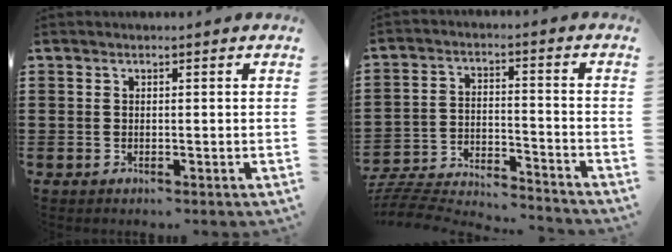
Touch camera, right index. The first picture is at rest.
{"total": 5.5, "force": [-5.4, 0.4, 1.0], "torque": [-0.029, -0.006, -0.112]}